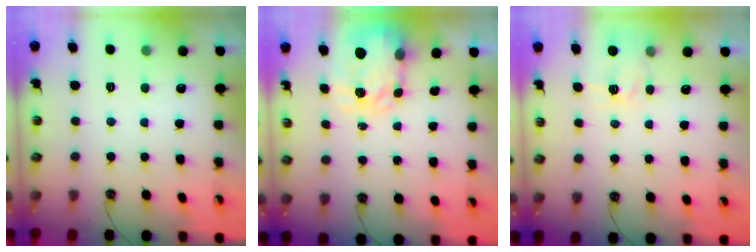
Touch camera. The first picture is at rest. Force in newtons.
{"total": 5.3, "press": 5.3, "slide": 0.4}
{"total": 4.1, "press": 4.0, "slide": 0.6}